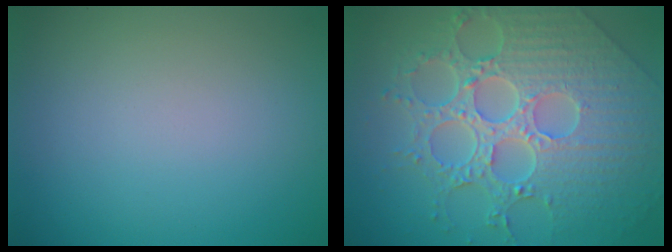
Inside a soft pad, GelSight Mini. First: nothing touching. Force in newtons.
{"total": 9.1, "press": 6.6, "slide": 6.2}